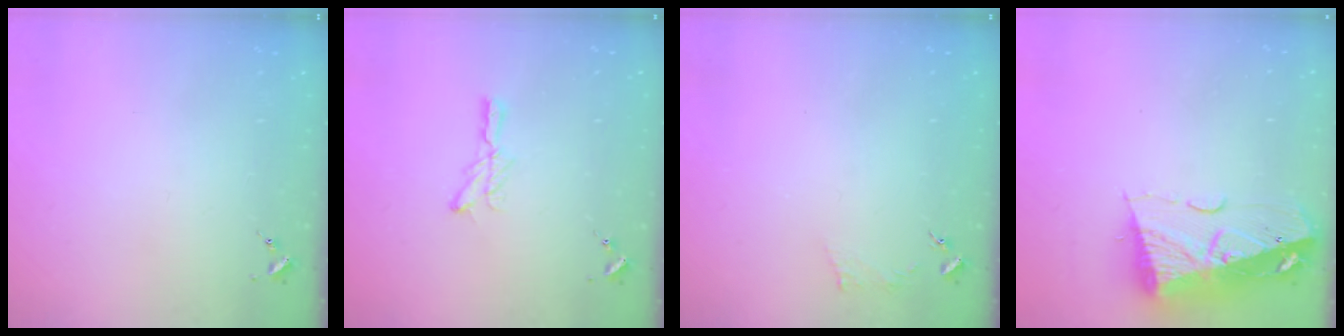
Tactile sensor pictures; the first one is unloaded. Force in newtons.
{"total": 6.1, "press": 6.0, "slide": 0.7}
{"total": 3.4, "press": 3.3, "slide": 0.5}
{"total": 14.8, "press": 14.7, "slide": 1.8}